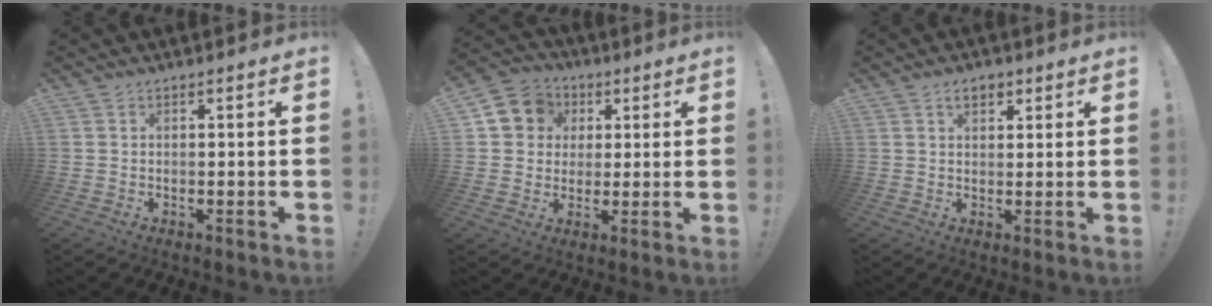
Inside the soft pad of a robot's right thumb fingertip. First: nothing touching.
{"total": 9.8, "force": [2.5, 9.1, 2.8], "torque": [-0.033, -0.002, 0.054]}
{"total": 4.1, "force": [1.9, 2.5, 2.5], "torque": [-0.040, 0.002, 0.033]}